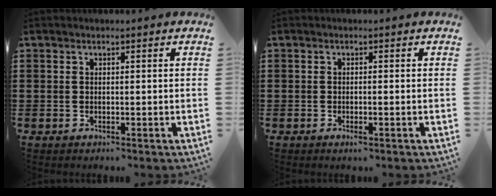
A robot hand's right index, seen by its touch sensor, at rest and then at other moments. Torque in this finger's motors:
{"motor_torque": [0.50, -0.05, -0.06, 0.00]}